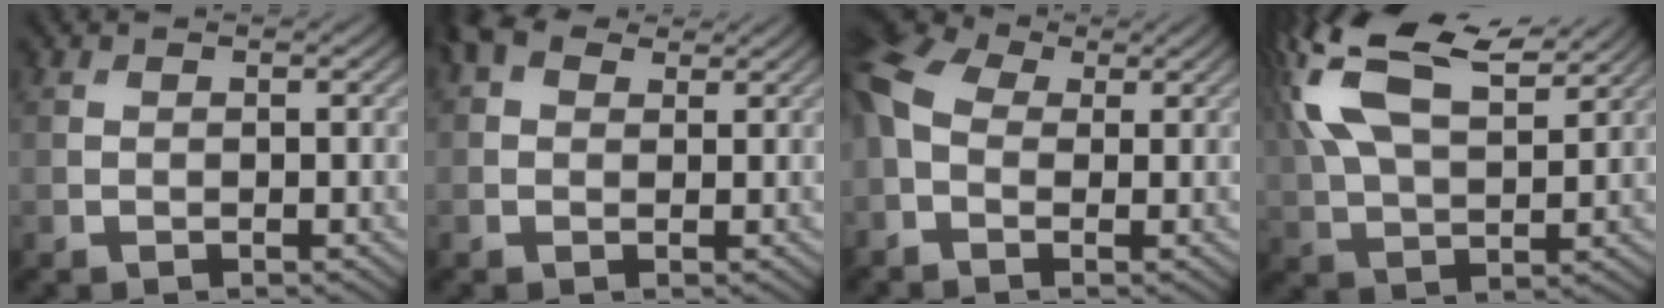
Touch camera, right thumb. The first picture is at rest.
{"total": 3.4, "force": [1.7, 2.3, 1.9], "torque": [-0.038, 0.009, 0.024]}
{"total": 9.0, "force": [0.0, 6.2, 6.5], "torque": [-0.179, 0.005, -0.009]}
{"total": 14.7, "force": [7.2, 6.6, 11.1], "torque": [-0.253, 0.029, 0.122]}